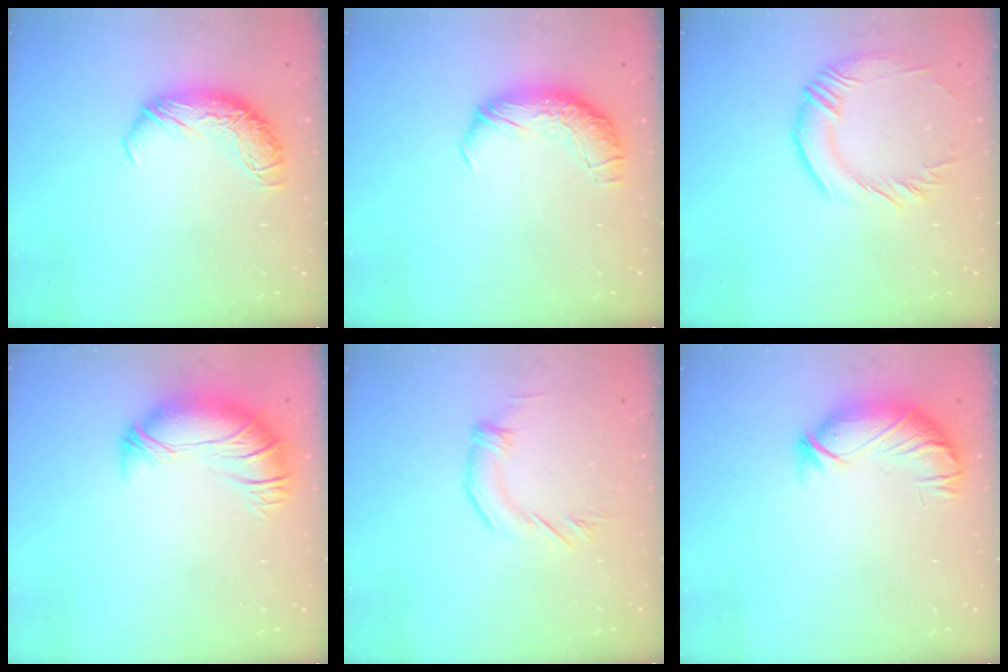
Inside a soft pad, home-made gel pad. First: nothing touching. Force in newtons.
{"total": 2.4, "press": 1.1, "slide": 2.2}
{"total": 2.0, "press": 1.6, "slide": 1.2}
{"total": 2.7, "press": 0.9, "slide": 2.6}
{"total": 2.8, "press": 2.8, "slide": 0.2}
{"total": 3.9, "press": 3.3, "slide": 2.0}